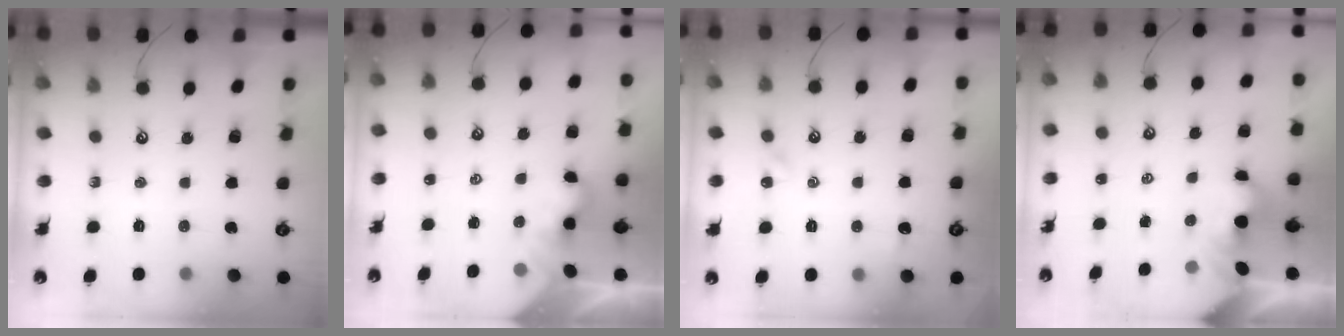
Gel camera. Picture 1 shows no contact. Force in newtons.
{"total": 2.4, "press": 2.4, "slide": 0.2}
{"total": 2.3, "press": 2.2, "slide": 0.6}
{"total": 1.7, "press": 1.7, "slide": 0.2}